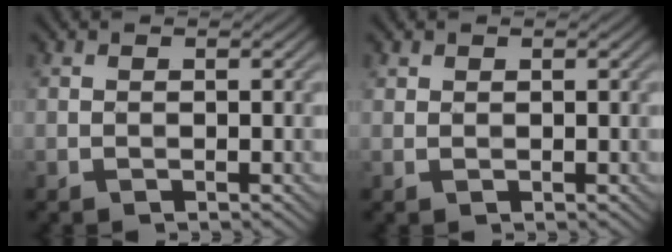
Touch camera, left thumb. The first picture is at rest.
{"total": 1.0, "force": [0.8, 0.5, 0.0], "torque": [-0.001, 0.003, 0.018]}